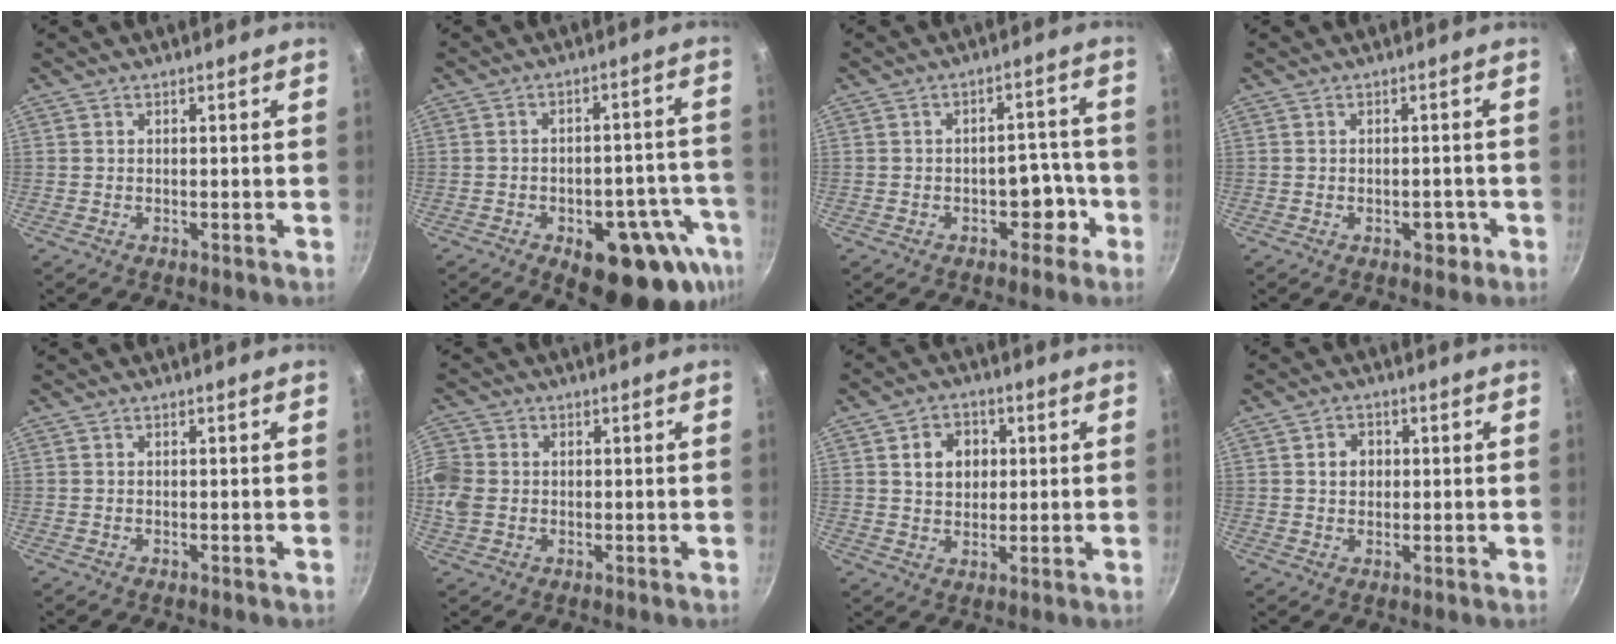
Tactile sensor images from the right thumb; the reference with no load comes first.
{"total": 18.9, "force": [-9.1, 8.9, 14.0], "torque": [-0.107, 0.031, -0.112]}
{"total": 6.1, "force": [-2.7, 4.1, 3.7], "torque": [-0.004, 0.038, -0.028]}
{"total": 2.7, "force": [-1.2, 1.7, 1.8], "torque": [-0.005, 0.010, -0.014]}
{"total": 0.0}
{"total": 8.3, "force": [0.4, 7.1, 4.2], "torque": [-0.095, 0.005, -0.001]}
{"total": 7.2, "force": [1.7, 5.8, 4.0], "torque": [-0.039, 0.005, 0.026]}
{"total": 3.7, "force": [0.6, 3.1, 1.8], "torque": [-0.012, 0.006, 0.009]}